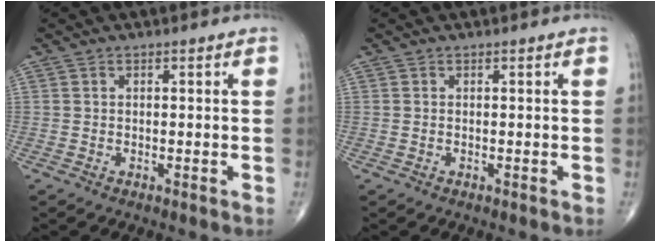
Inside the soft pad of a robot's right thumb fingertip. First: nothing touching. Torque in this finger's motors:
{"motor_torque": [0.03, 0.33, -0.09, -0.01, 0.01]}